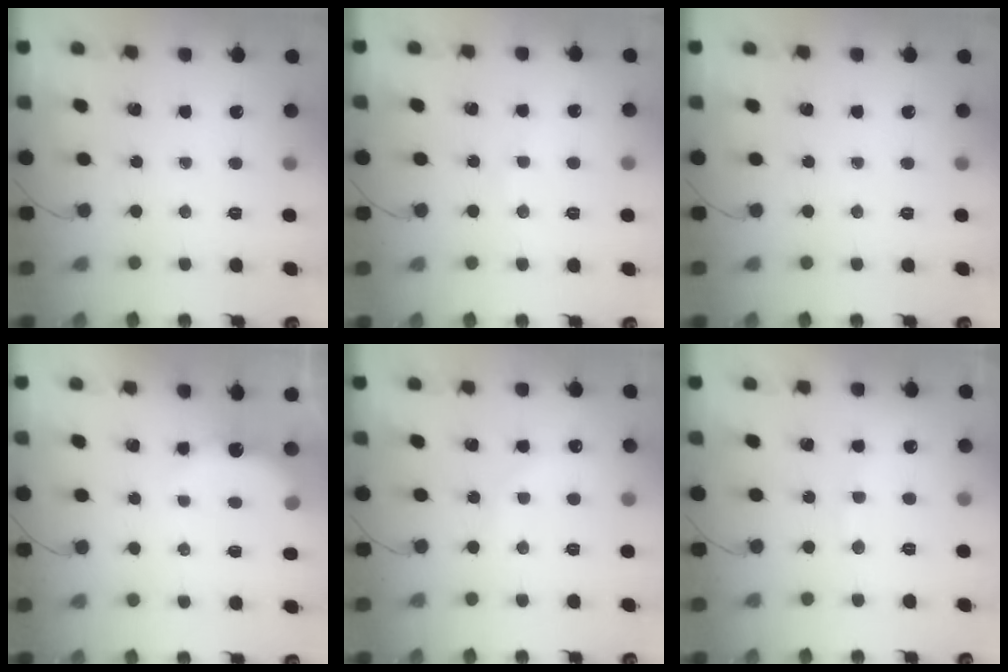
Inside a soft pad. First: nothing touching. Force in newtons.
{"total": 2.6, "press": 2.5, "slide": 0.8}
{"total": 0.0}
{"total": 2.9, "press": 2.9, "slide": 0.5}
{"total": 6.1, "press": 5.9, "slide": 1.4}
{"total": 7.5, "press": 7.3, "slide": 1.5}